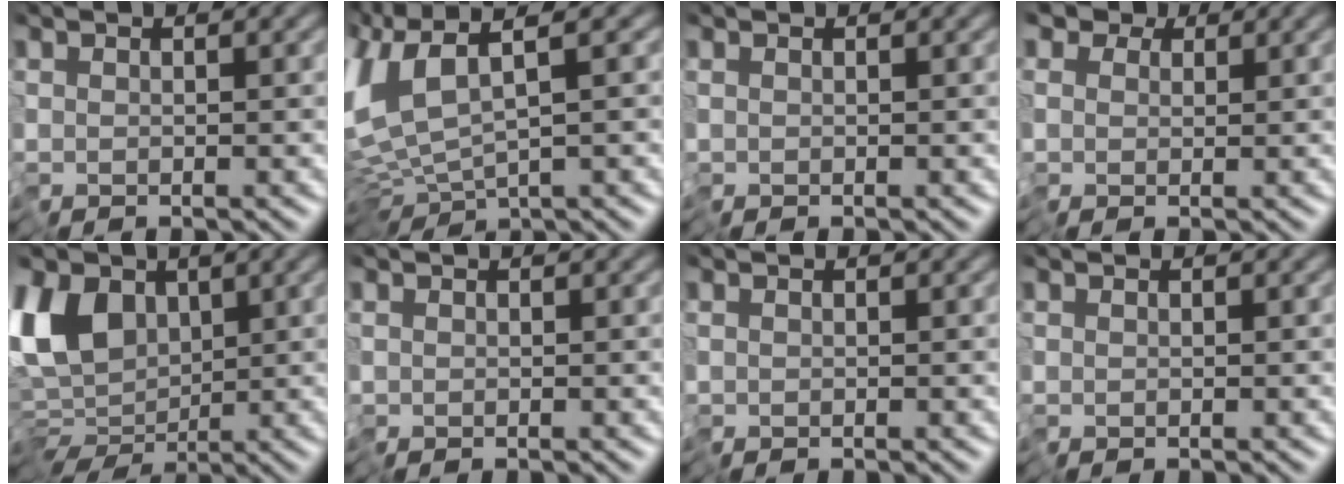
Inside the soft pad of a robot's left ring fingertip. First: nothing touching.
{"total": 9.4, "force": [1.8, 4.1, 8.3], "torque": [-0.201, -0.003, 0.043]}
{"total": 0.0}
{"total": 3.2, "force": [1.2, 2.7, 1.2], "torque": [-0.033, 0.002, 0.013]}
{"total": 8.3, "force": [0.2, 5.7, 6.0], "torque": [-0.110, -0.011, -0.007]}
{"total": 0.0}
{"total": 0.0}
{"total": 0.0}